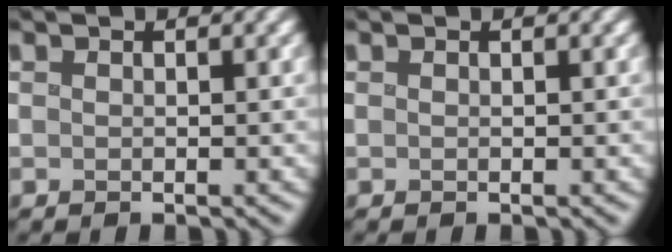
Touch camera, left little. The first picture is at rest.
{"total": 0.0}